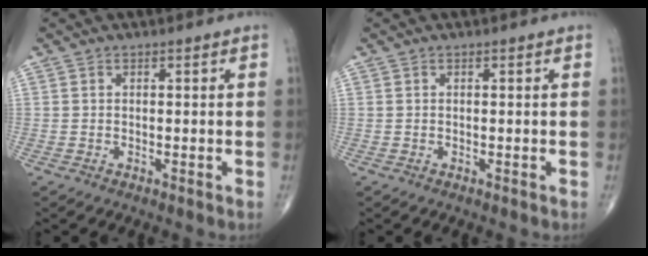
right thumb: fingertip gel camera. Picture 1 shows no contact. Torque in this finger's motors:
{"motor_torque": [-0.01, 0.01, -0.01, 0.00, 0.00]}